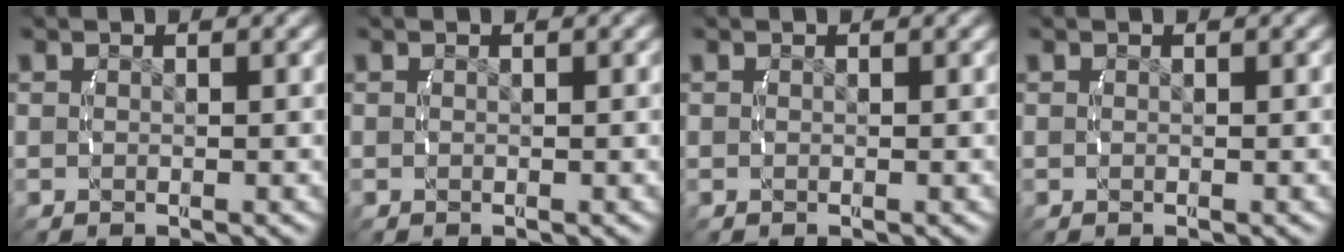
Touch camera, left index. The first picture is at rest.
{"total": 0.0}
{"total": 0.0}
{"total": 0.0}